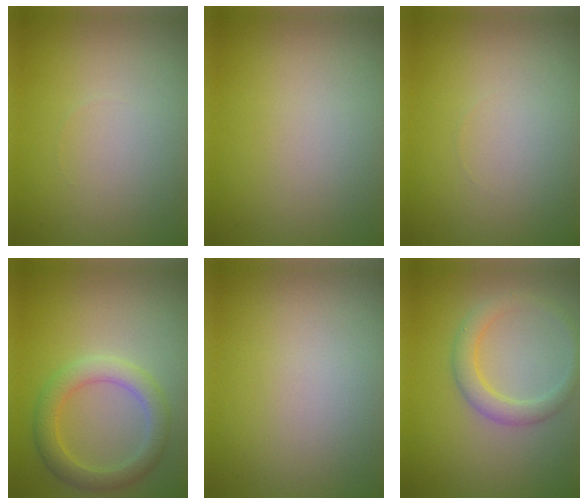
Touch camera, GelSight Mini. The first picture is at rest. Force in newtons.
{"total": 0.0}
{"total": 0.0}
{"total": 3.6, "press": 3.6, "slide": 0.2}
{"total": 0.0}
{"total": 2.8, "press": 2.8, "slide": 0.1}